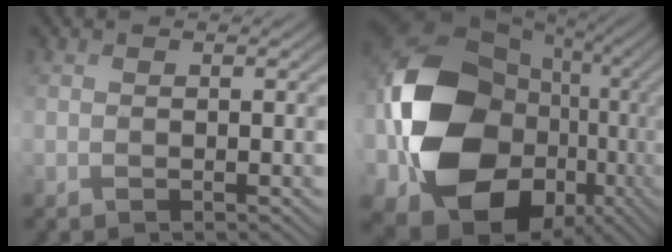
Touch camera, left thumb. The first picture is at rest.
{"total": 19.5, "force": [-2.4, 15.3, 11.9], "torque": [-0.272, -0.020, -0.040]}